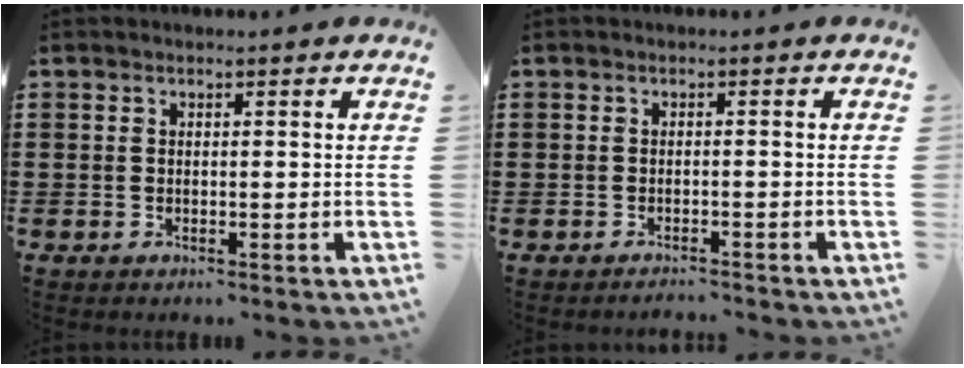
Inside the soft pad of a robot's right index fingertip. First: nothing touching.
{"total": 1.2, "force": [-1.2, 0.0, 0.0], "torque": [-0.003, 0.003, -0.027]}